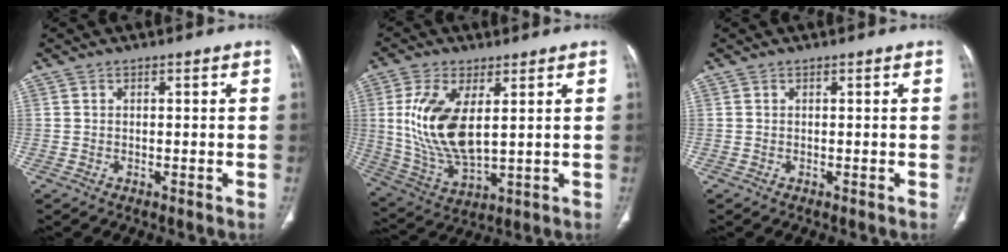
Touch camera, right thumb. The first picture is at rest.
{"total": 14.9, "force": [3.0, 7.1, 12.8], "torque": [-0.261, -0.018, 0.072]}
{"total": 0.0}